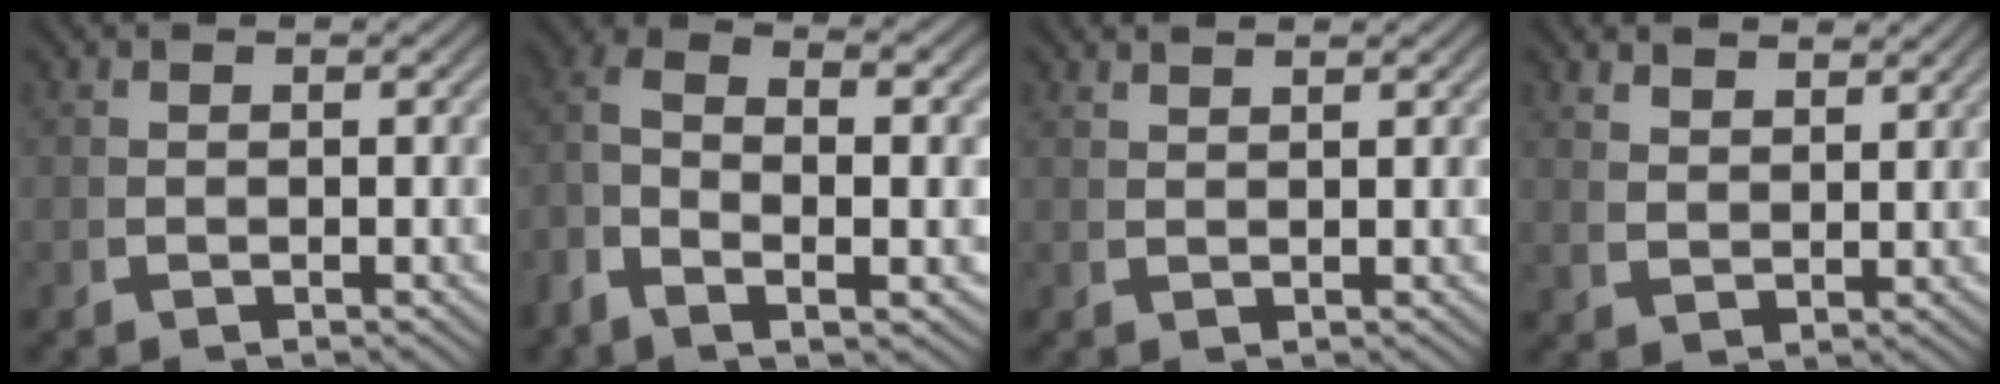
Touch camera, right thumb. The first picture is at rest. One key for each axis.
{"total": 6.7, "fx": 0.1, "fy": 3.2, "fz": 5.9, "tx": -0.140, "ty": -0.014, "tz": 0.004}
{"total": 1.7, "fx": 1.6, "fy": -0.5, "fz": 0.2, "tx": 0.004, "ty": 0.006, "tz": 0.033}
{"total": 2.9, "fx": 2.8, "fy": 0.5, "fz": 0.6, "tx": -0.004, "ty": 0.002, "tz": 0.061}